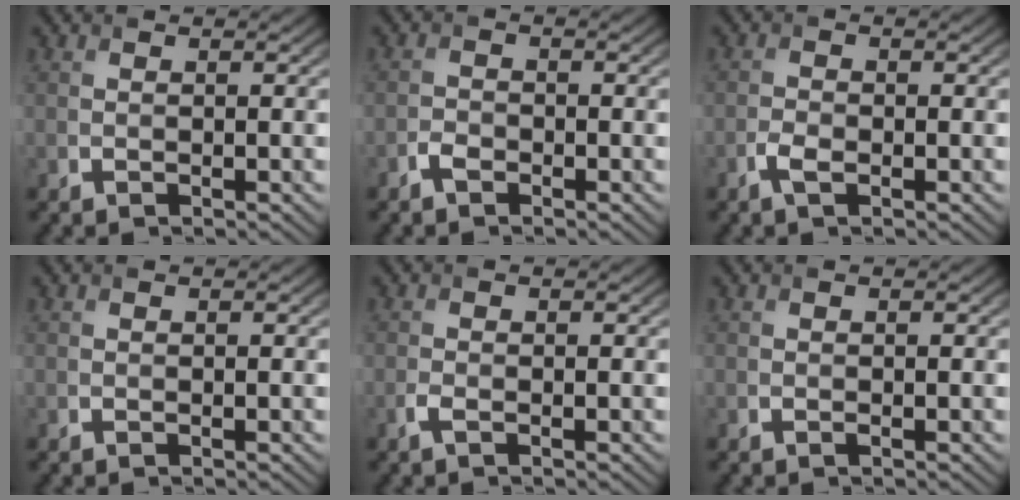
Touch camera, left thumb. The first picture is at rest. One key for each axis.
{"total": 1.6, "fx": -1.2, "fy": 0.8, "fz": 0.7, "tx": -0.013, "ty": 0.002, "tz": -0.027}
{"total": 1.9, "fx": -1.0, "fy": 0.8, "fz": 1.4, "tx": -0.029, "ty": 0.001, "tz": -0.024}
{"total": 0.0}
{"total": 1.1, "fx": -0.6, "fy": 0.3, "fz": 0.8, "tx": -0.021, "ty": 0.000, "tz": -0.014}
{"total": 0.0}